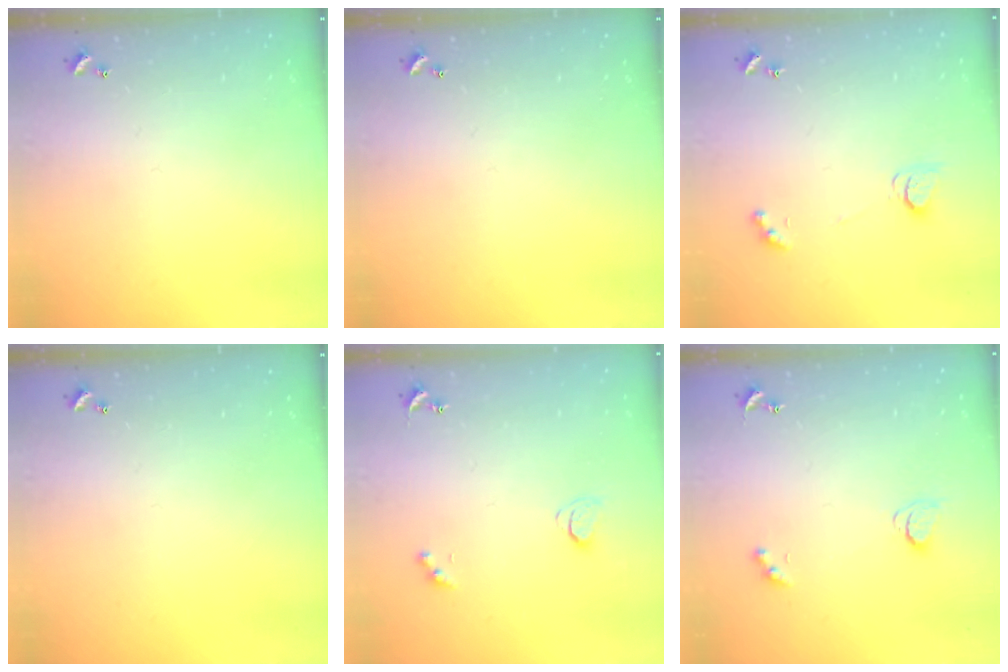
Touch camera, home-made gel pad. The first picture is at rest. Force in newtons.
{"total": 0.0}
{"total": 2.5, "press": 2.4, "slide": 0.3}
{"total": 0.0}
{"total": 2.1, "press": 2.1, "slide": 0.4}
{"total": 2.4, "press": 2.3, "slide": 0.6}